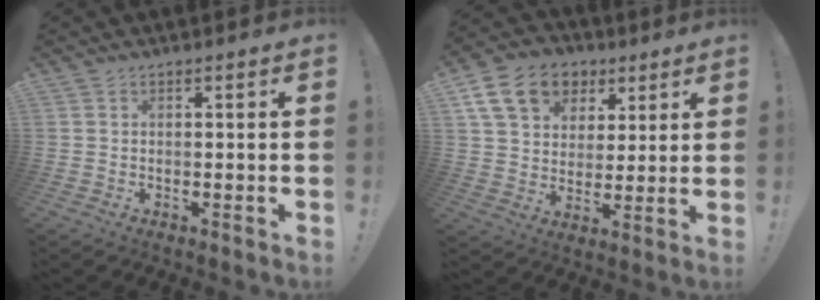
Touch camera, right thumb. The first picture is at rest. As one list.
[{"total": 16.3, "force": [7.4, 12.0, 8.1], "torque": [-0.118, -0.026, 0.142]}]